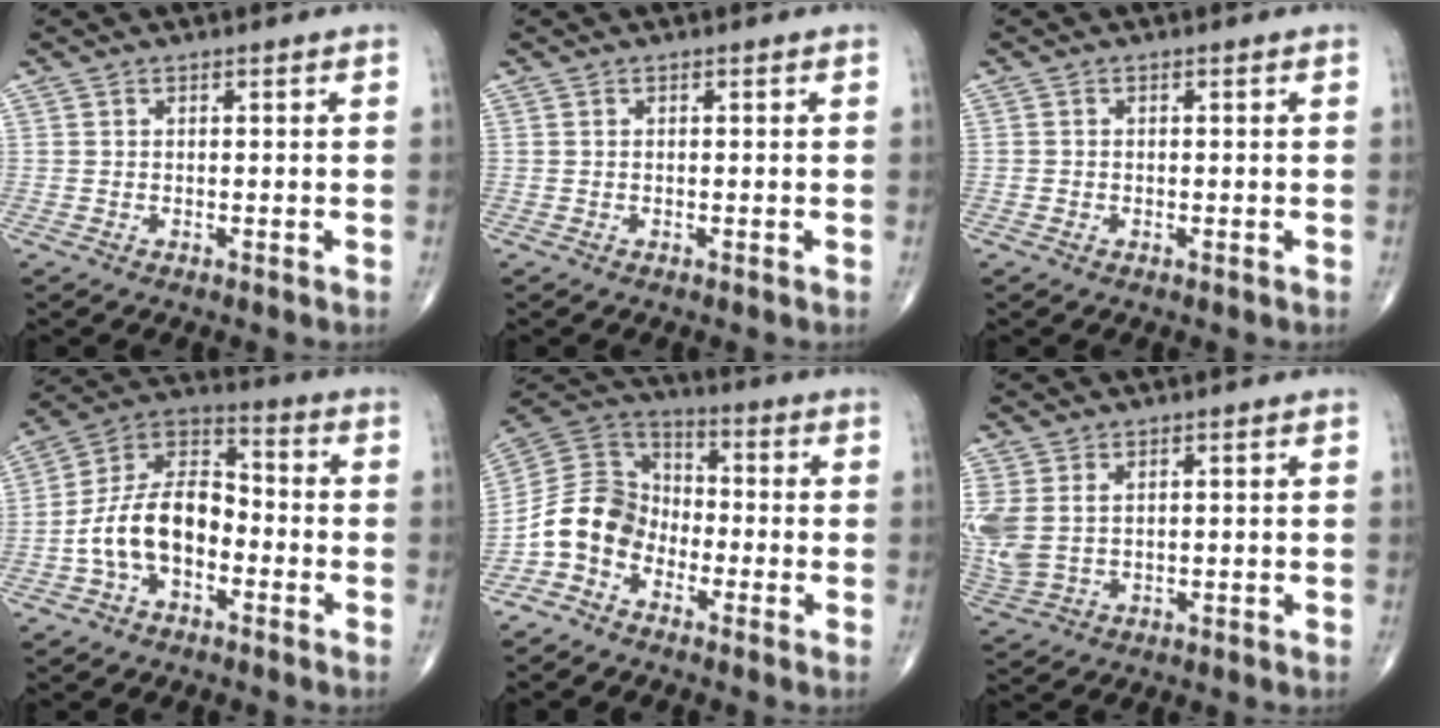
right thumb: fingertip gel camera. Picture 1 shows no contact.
{"total": 0.0}
{"total": 0.5, "force": [-0.2, 0.5, 0.1], "torque": [-0.003, 0.002, -0.005]}
{"total": 13.7, "force": [-3.7, 8.5, 10.2], "torque": [-0.171, 0.048, -0.078]}
{"total": 10.1, "force": [-4.5, 7.7, 4.7], "torque": [-0.075, 0.058, -0.105]}
{"total": 7.5, "force": [1.4, 4.9, 5.4], "torque": [-0.147, 0.003, 0.043]}